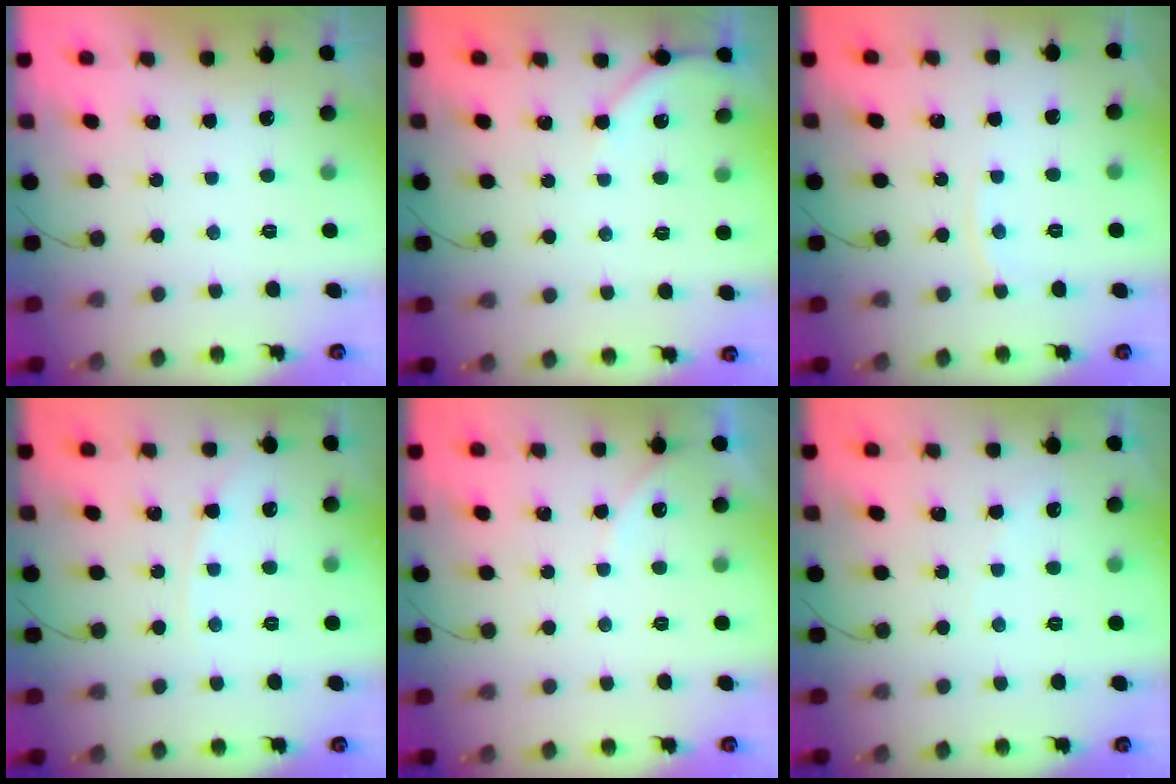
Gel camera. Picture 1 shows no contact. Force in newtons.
{"total": 4.3, "press": 4.2, "slide": 0.7}
{"total": 3.1, "press": 3.1, "slide": 0.6}
{"total": 4.2, "press": 4.2, "slide": 0.4}
{"total": 4.3, "press": 4.3, "slide": 0.7}
{"total": 2.0, "press": 2.0, "slide": 0.3}